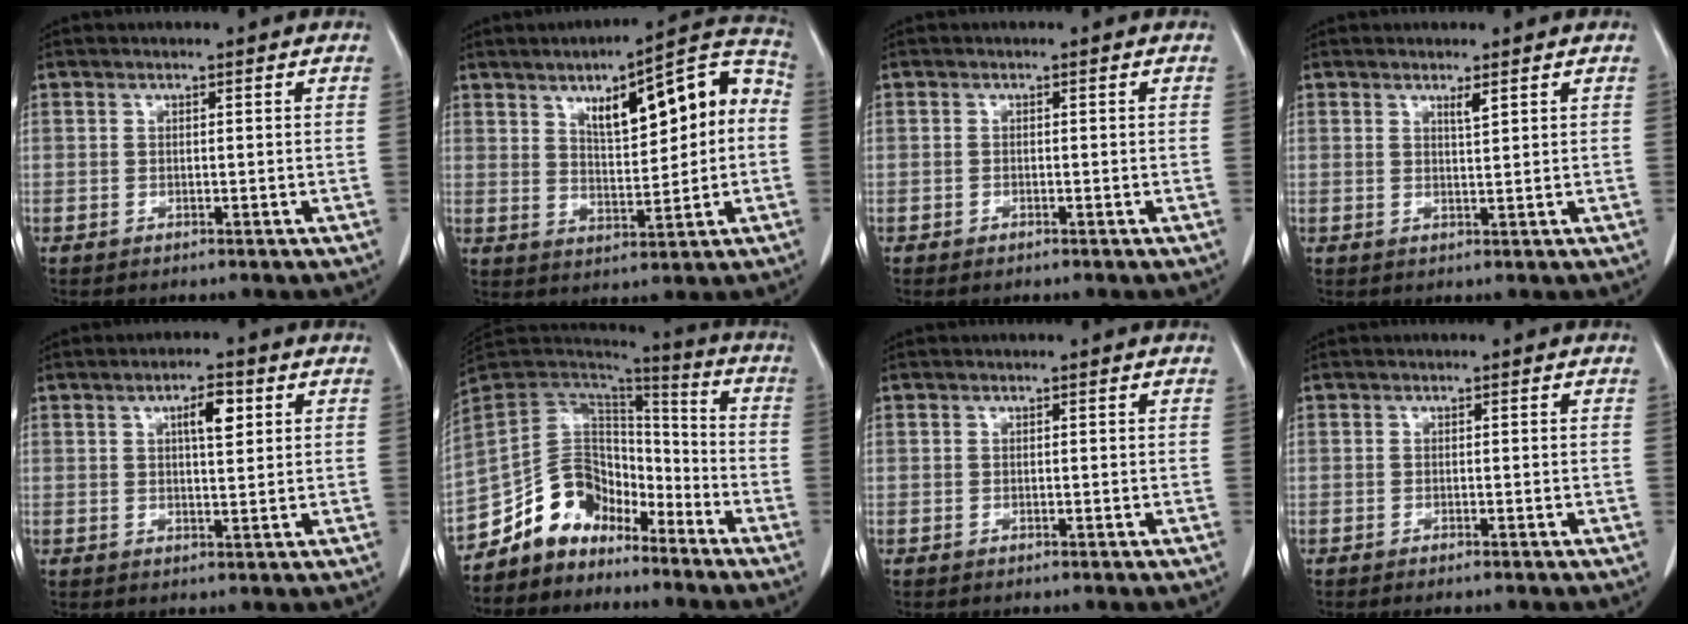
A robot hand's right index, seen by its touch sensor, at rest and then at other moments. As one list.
[{"total": 14.2, "force": [3.0, 4.7, 13.0], "torque": [-0.173, 0.043, 0.047]}, {"total": 0.8, "force": [-0.6, 0.3, 0.4], "torque": [-0.011, -0.002, -0.006]}, {"total": 1.4, "force": [1.0, 0.0, 1.0], "torque": [-0.022, -0.004, 0.020]}, {"total": 4.4, "force": [1.7, 1.1, 3.9], "torque": [-0.065, 0.003, 0.028]}, {"total": 11.9, "force": [-9.2, 7.0, 2.8], "torque": [-0.043, 0.067, -0.168]}, {"total": 0.0}, {"total": 1.2, "force": [-1.0, 0.0, 0.8], "torque": [-0.012, -0.002, -0.012]}]